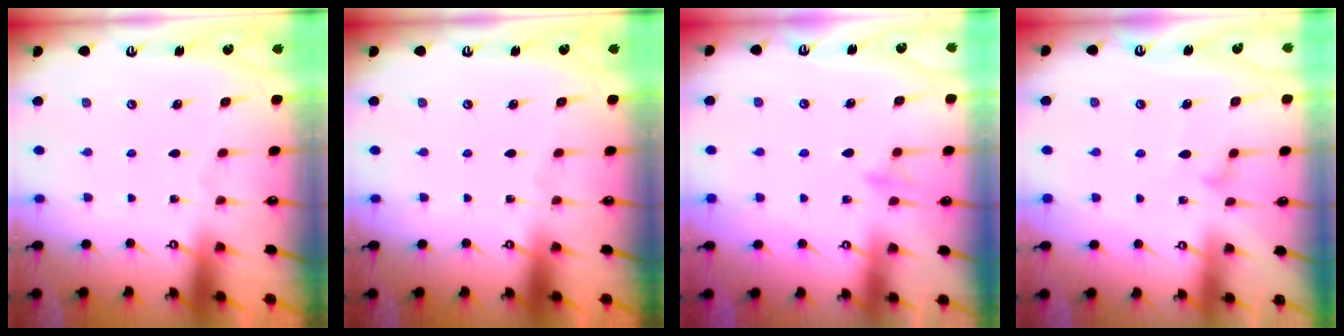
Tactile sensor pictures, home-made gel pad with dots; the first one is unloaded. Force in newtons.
{"total": 0.0}
{"total": 7.9, "press": 7.9, "slide": 0.6}
{"total": 8.3, "press": 8.3, "slide": 0.5}